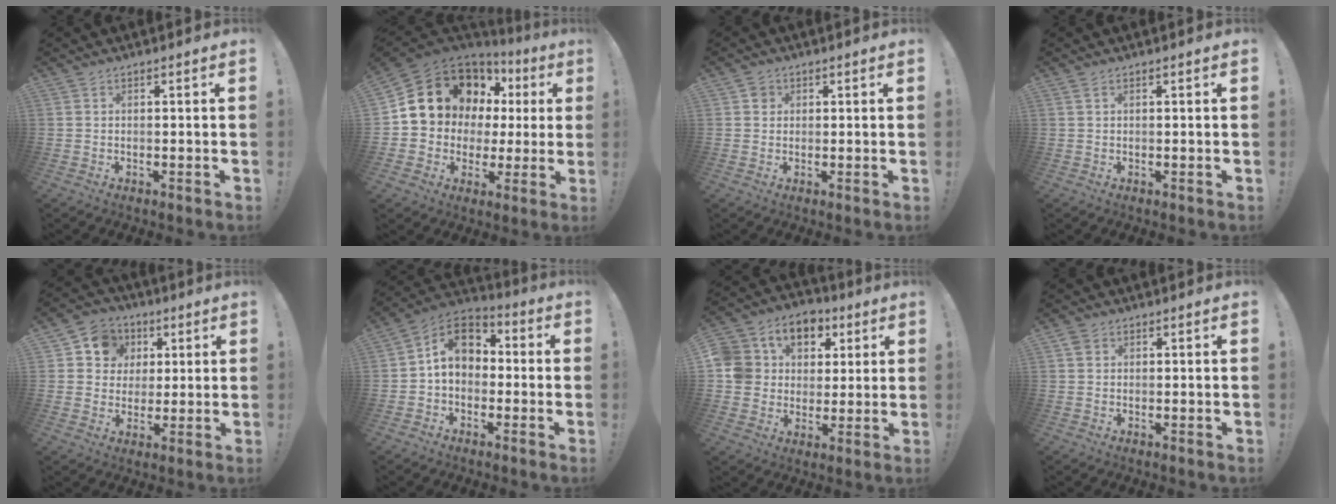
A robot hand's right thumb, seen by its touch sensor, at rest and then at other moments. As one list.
[{"total": 14.2, "force": [6.5, 11.2, 5.9], "torque": [-0.099, -0.040, 0.146]}, {"total": 2.4, "force": [0.6, 2.2, 0.7], "torque": [-0.004, 0.001, 0.011]}, {"total": 0.9, "force": [0.5, 0.3, 0.8], "torque": [-0.020, 0.003, 0.009]}, {"total": 9.7, "force": [2.7, 8.8, 3.0], "torque": [-0.047, -0.002, 0.057]}, {"total": 10.6, "force": [1.1, 8.0, 6.8], "torque": [-0.103, 0.021, 0.028]}, {"total": 12.1, "force": [3.6, 10.7, 4.4], "torque": [-0.076, -0.012, 0.081]}, {"total": 2.3, "force": [1.2, 1.8, 0.8], "torque": [-0.005, -0.003, 0.021]}]